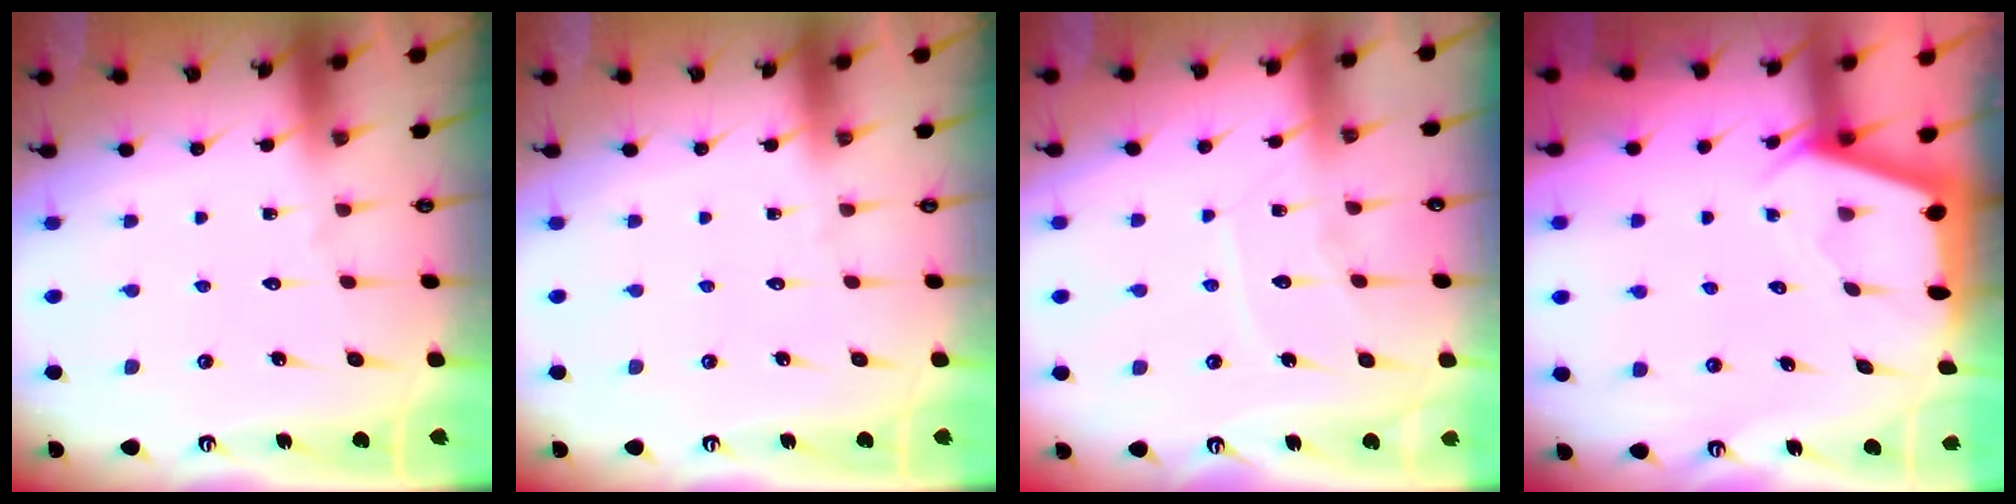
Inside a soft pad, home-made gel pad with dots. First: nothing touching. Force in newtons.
{"total": 0.0}
{"total": 7.7, "press": 7.7, "slide": 0.6}
{"total": 2.4, "press": 2.4, "slide": 0.3}